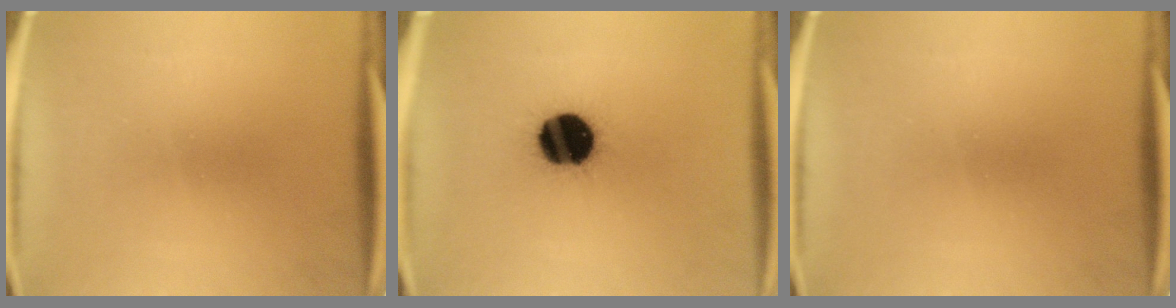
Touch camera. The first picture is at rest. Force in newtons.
{"total": 16.8}
{"total": 0.0}